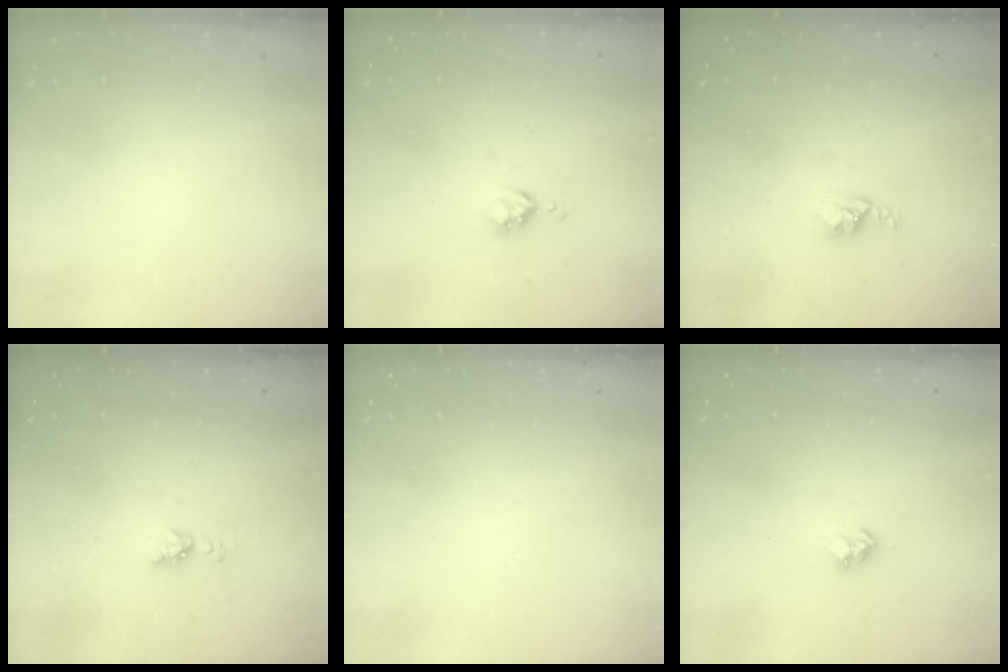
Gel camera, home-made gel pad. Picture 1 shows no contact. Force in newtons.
{"total": 3.3, "press": 3.3, "slide": 0.4}
{"total": 2.9, "press": 2.9, "slide": 0.4}
{"total": 5.6, "press": 5.5, "slide": 0.8}
{"total": 0.0}
{"total": 2.8, "press": 2.8, "slide": 0.4}